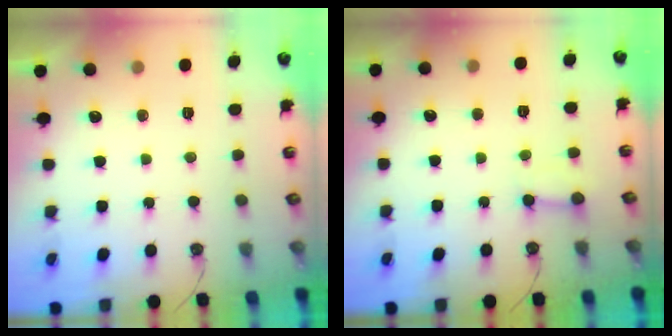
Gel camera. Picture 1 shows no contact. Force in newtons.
{"total": 3.3, "press": 3.3, "slide": 0.4}